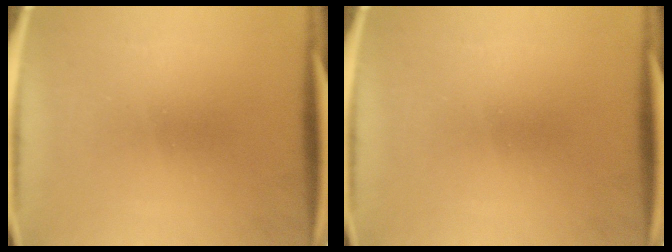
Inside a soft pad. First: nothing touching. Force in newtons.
{"total": 0.0}